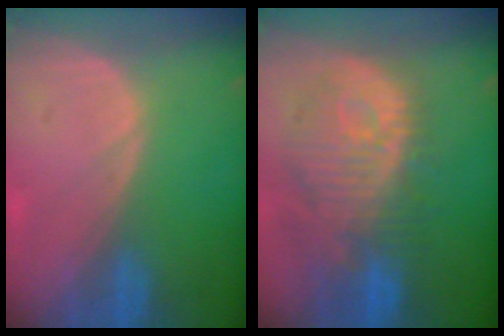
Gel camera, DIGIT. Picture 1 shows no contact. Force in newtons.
{"total": 12.4, "press": 11.1, "slide": 5.6}